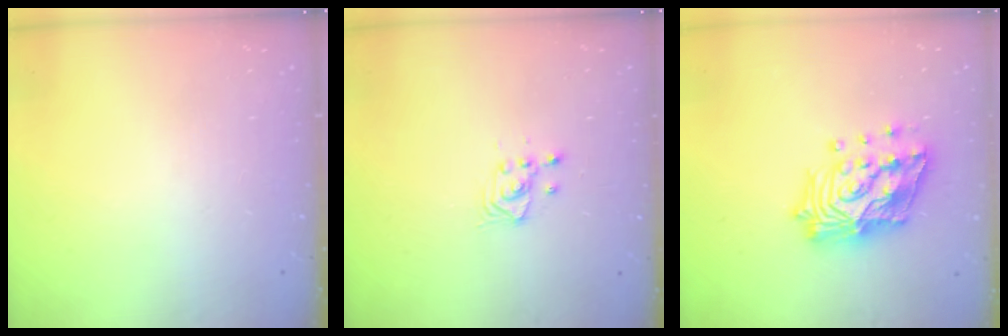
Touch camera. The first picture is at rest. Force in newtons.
{"total": 3.4, "press": 3.4, "slide": 0.4}
{"total": 20.1, "press": 19.9, "slide": 3.0}